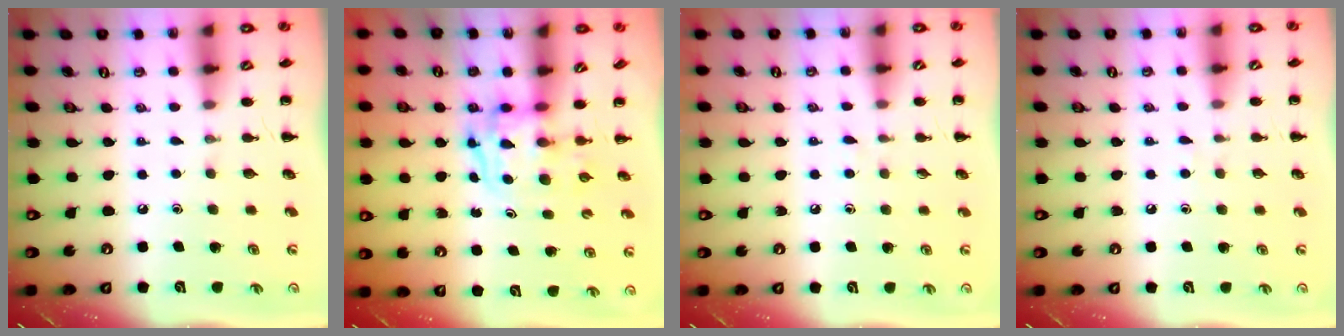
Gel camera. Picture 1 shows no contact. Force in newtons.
{"total": 3.3, "press": 3.2, "slide": 0.6}
{"total": 3.9, "press": 3.5, "slide": 1.8}
{"total": 2.9, "press": 2.8, "slide": 1.0}